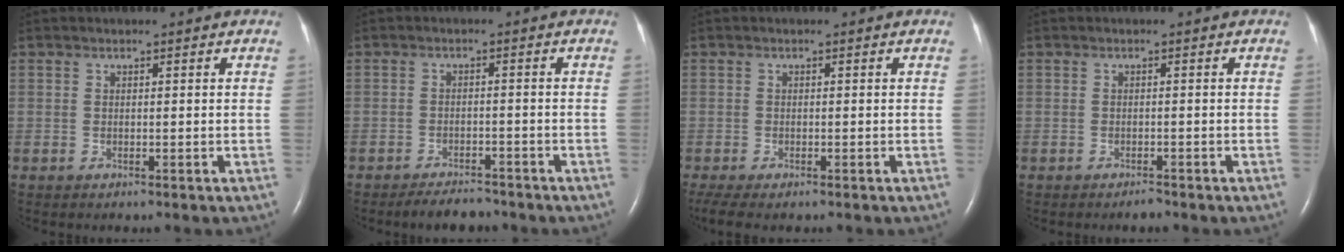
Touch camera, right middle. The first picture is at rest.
{"total": 4.0, "force": [-3.7, 1.1, 1.2], "torque": [-0.028, -0.008, -0.057]}
{"total": 4.8, "force": [-3.5, 1.4, 2.9], "torque": [-0.058, -0.015, -0.058]}
{"total": 0.9, "force": [-0.9, 0.0, 0.4], "torque": [-0.011, -0.003, -0.010]}